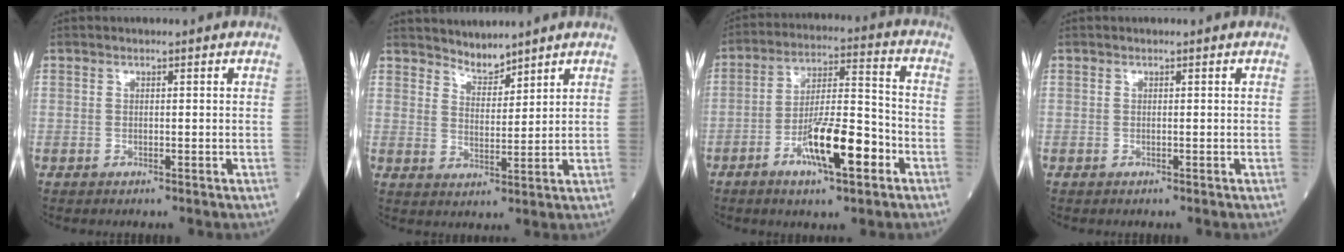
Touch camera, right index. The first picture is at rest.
{"total": 3.7, "force": [3.7, 0.5, 0.2], "torque": [-0.006, 0.006, 0.073]}
{"total": 12.2, "force": [-5.3, 2.3, 10.7], "torque": [-0.192, 0.002, -0.089]}
{"total": 0.0}